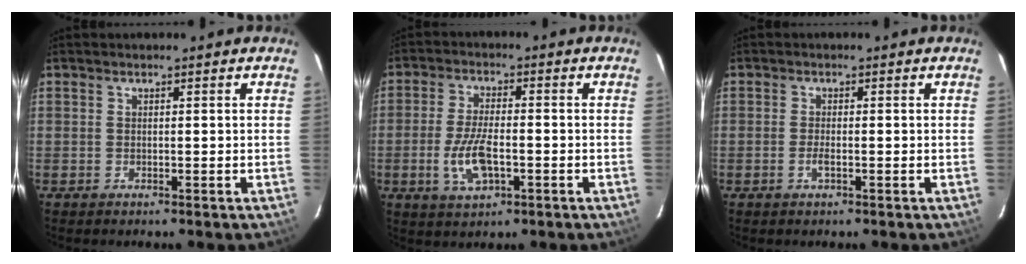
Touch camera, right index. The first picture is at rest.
{"total": 8.2, "force": [-2.4, 3.5, 7.0], "torque": [-0.148, -0.004, -0.042]}
{"total": 1.5, "force": [-0.7, 0.4, 1.3], "torque": [-0.028, 0.001, -0.013]}